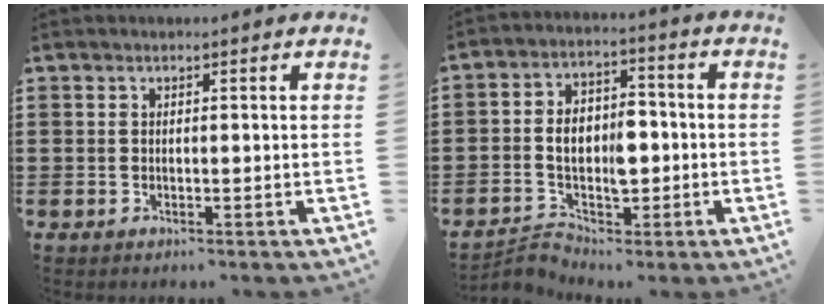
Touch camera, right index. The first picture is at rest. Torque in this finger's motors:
{"motor_torque": [1.75, 0.38, 0.29, 0.09]}